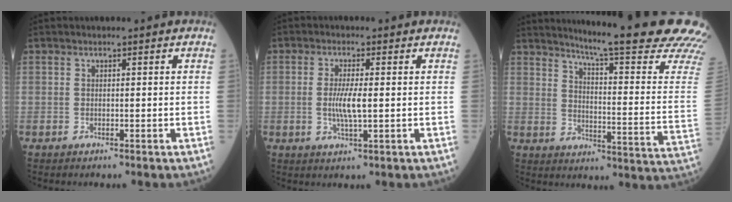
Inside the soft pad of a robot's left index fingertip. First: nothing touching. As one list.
[{"total": 4.3, "force": [-0.2, 0.5, 4.2], "torque": [-0.088, -0.010, -0.006]}, {"total": 23.5, "force": [20.6, -2.1, 11.1], "torque": [-0.163, -0.125, 0.252]}]